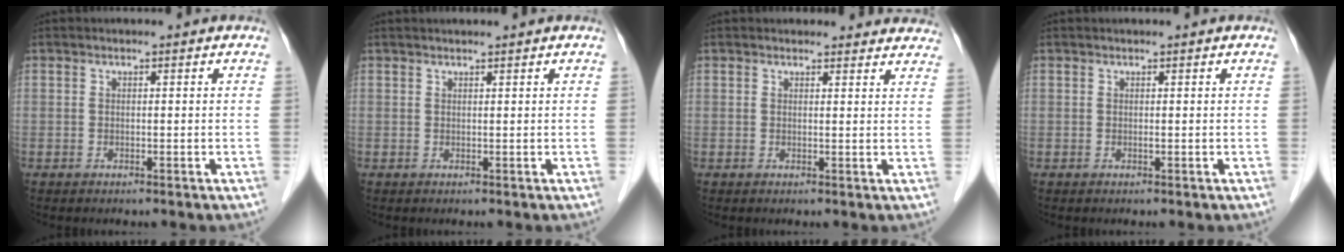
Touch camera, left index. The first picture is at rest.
{"total": 2.1, "force": [1.9, -0.2, 0.8], "torque": [-0.007, 0.020, 0.031]}
{"total": 8.6, "force": [8.2, 2.4, 1.1], "torque": [0.022, 0.006, 0.065]}
{"total": 0.0}